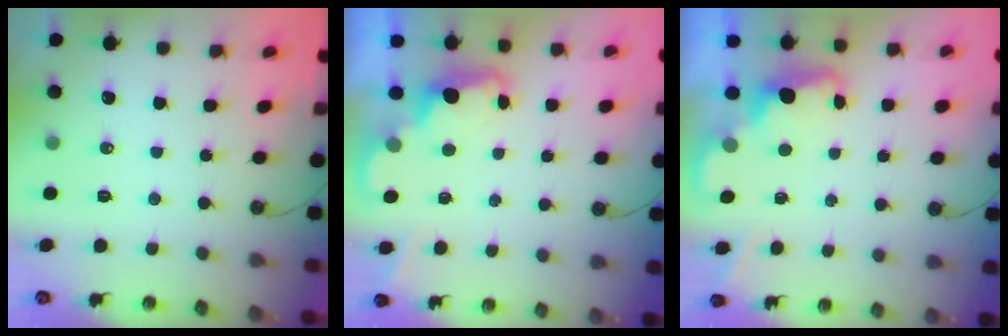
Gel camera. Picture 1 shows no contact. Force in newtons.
{"total": 2.5, "press": 2.5, "slide": 0.5}
{"total": 2.3, "press": 2.2, "slide": 0.5}